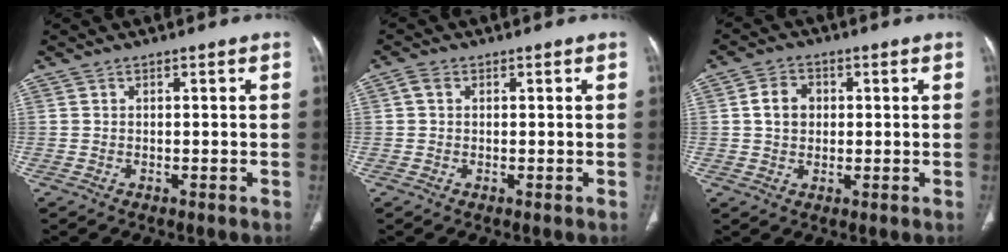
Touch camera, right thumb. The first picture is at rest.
{"total": 1.6, "force": [0.4, 1.2, 1.0], "torque": [-0.021, 0.007, 0.007]}
{"total": 5.3, "force": [0.7, 4.2, 3.1], "torque": [-0.040, 0.005, 0.009]}